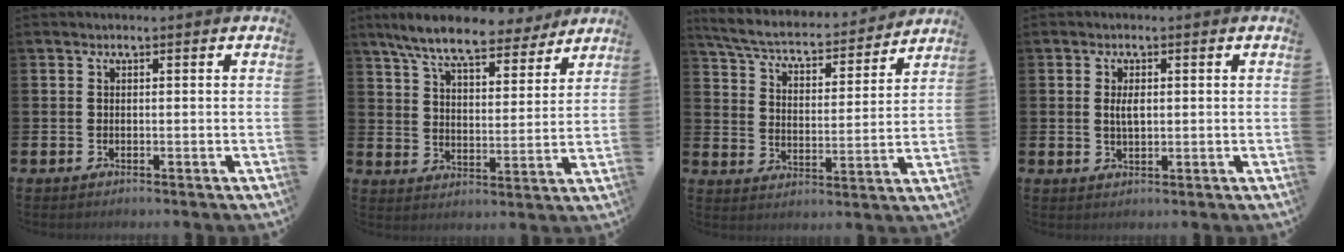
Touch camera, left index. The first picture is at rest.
{"total": 9.4, "force": [8.4, 1.7, 3.9], "torque": [-0.103, -0.039, 0.149]}
{"total": 5.8, "force": [5.4, 1.2, 1.8], "torque": [-0.065, -0.043, 0.088]}
{"total": 2.3, "force": [0.5, 1.1, 2.0], "torque": [-0.029, 0.001, 0.003]}